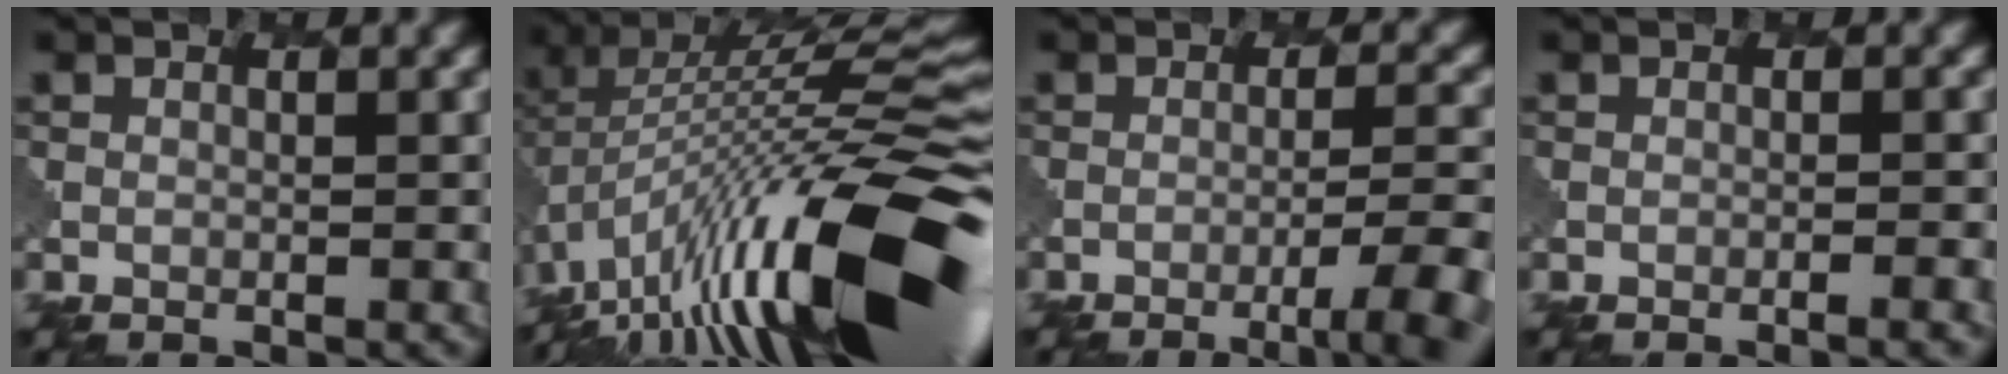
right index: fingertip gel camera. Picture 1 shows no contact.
{"total": 16.0, "force": [-6.0, 5.1, 13.9], "torque": [-0.222, 0.038, -0.130]}
{"total": 5.8, "force": [-3.5, 1.0, 4.5], "torque": [-0.066, 0.003, -0.053]}
{"total": 1.9, "force": [-0.9, 0.6, 1.5], "torque": [-0.007, 0.011, -0.020]}